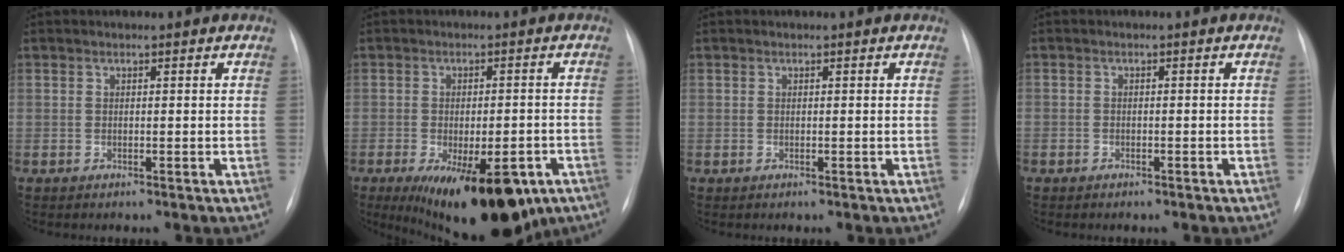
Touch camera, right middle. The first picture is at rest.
{"total": 18.4, "force": [-10.2, 7.5, 13.3], "torque": [-0.164, -0.013, -0.133]}
{"total": 0.0}
{"total": 1.3, "force": [-1.0, 0.8, 0.4], "torque": [-0.009, 0.003, -0.013]}